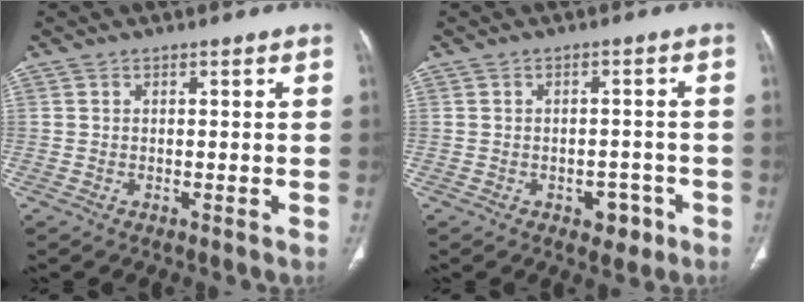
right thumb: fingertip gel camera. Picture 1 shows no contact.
{"total": 4.0, "force": [-2.1, 2.7, 2.1], "torque": [-0.007, 0.017, -0.023]}